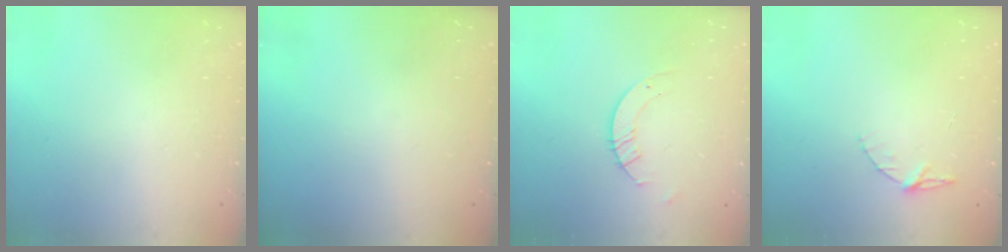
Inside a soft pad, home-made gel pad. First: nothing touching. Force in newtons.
{"total": 0.0}
{"total": 3.7, "press": 3.7, "slide": 0.2}
{"total": 5.2, "press": 5.1, "slide": 0.5}